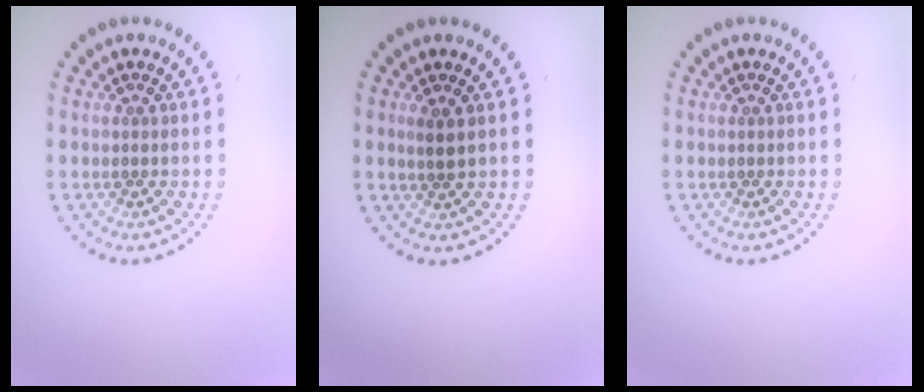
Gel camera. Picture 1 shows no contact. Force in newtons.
{"total": 1.3, "press": 1.0, "slide": 0.7}
{"total": 0.0}